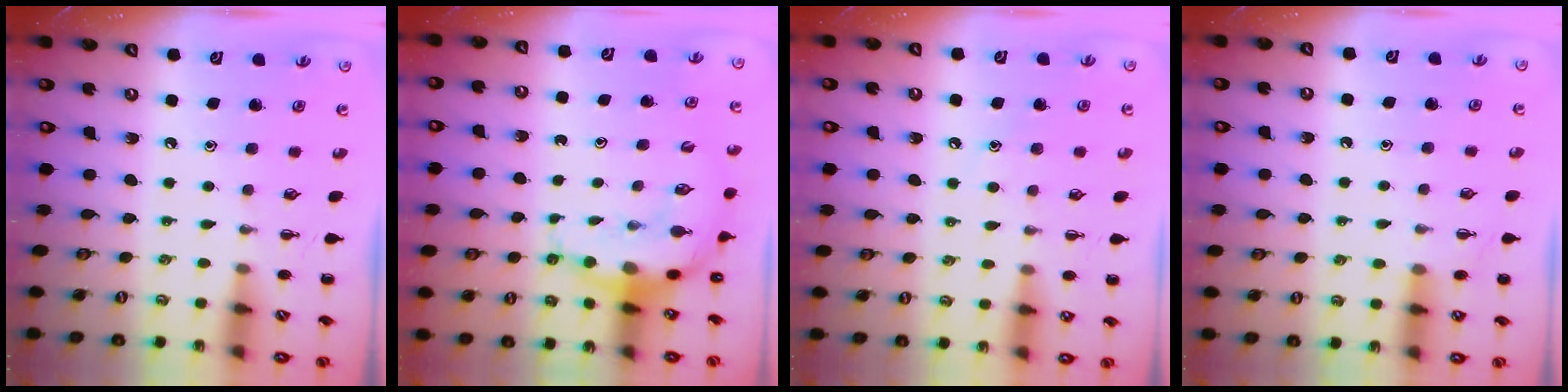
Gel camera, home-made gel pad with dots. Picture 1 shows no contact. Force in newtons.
{"total": 8.5, "press": 8.2, "slide": 2.0}
{"total": 7.4, "press": 7.2, "slide": 1.9}
{"total": 5.4, "press": 5.1, "slide": 1.8}